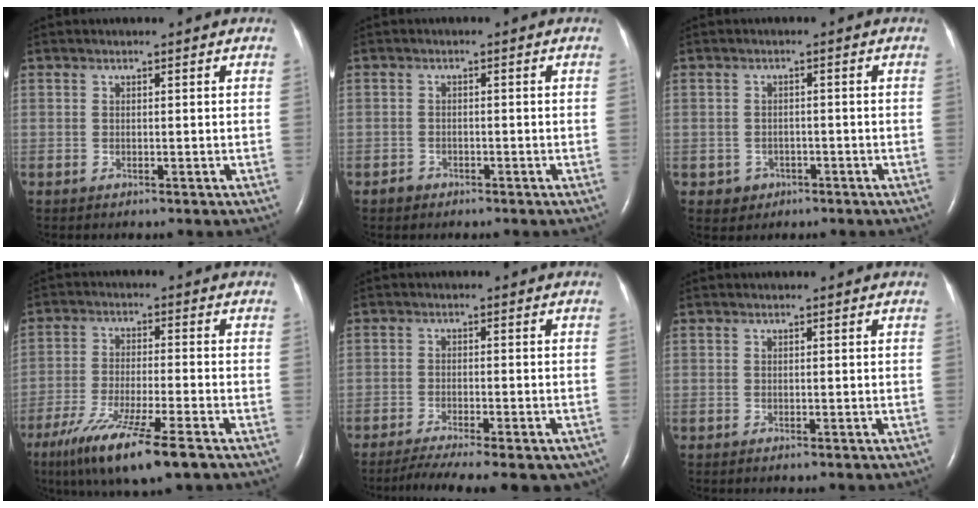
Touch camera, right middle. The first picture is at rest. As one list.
[{"total": 1.3, "force": [-1.0, 0.9, 0.0], "torque": [-0.003, 0.004, -0.020]}, {"total": 2.5, "force": [-1.2, 2.2, 0.2], "torque": [0.001, 0.011, -0.012]}, {"total": 12.6, "force": [-8.0, 0.8, 9.8], "torque": [-0.185, -0.039, -0.137]}, {"total": 14.8, "force": [-11.6, 3.4, 8.5], "torque": [-0.122, -0.015, -0.156]}, {"total": 0.0}]